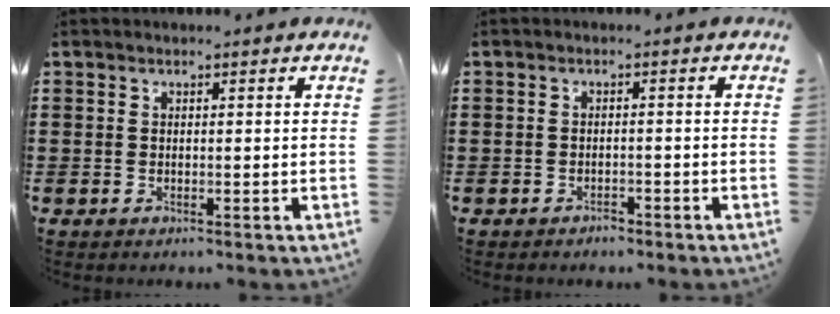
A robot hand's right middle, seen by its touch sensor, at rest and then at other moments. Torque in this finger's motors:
{"motor_torque": [2.14, 0.00, -0.01, 0.00]}